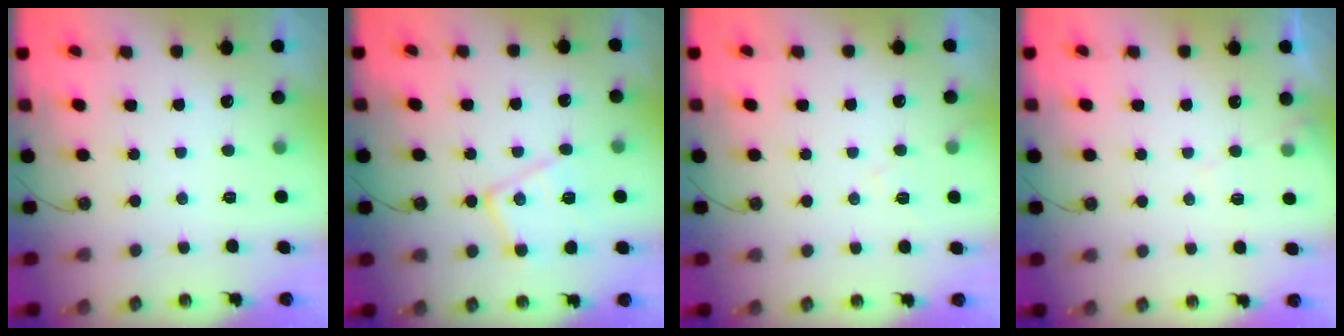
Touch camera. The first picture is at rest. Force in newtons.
{"total": 14.0, "press": 13.9, "slide": 1.1}
{"total": 4.2, "press": 4.1, "slide": 0.7}
{"total": 6.7, "press": 6.7, "slide": 0.9}